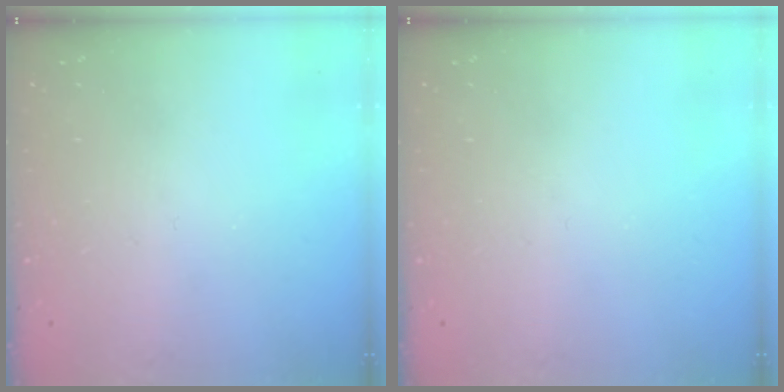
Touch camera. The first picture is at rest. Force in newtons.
{"total": 0.0}